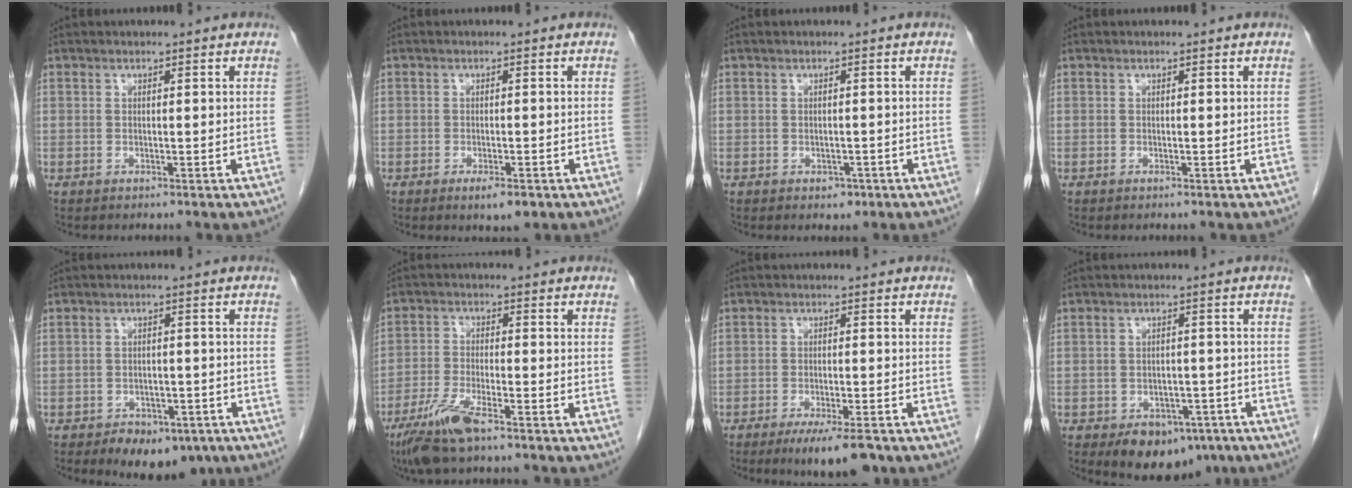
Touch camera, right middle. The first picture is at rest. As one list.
[{"total": 2.9, "force": [-1.7, 0.8, 2.2], "torque": [-0.033, -0.002, -0.021]}, {"total": 1.5, "force": [-0.8, 1.0, 0.7], "torque": [-0.008, 0.002, -0.005]}, {"total": 0.0}, {"total": 8.5, "force": [-5.7, 4.6, 4.2], "torque": [-0.046, 0.005, -0.077]}, {"total": 7.6, "force": [-5.2, 1.0, 5.5], "torque": [-0.119, -0.018, -0.099]}, {"total": 7.4, "force": [-5.3, 1.3, 5.0], "torque": [-0.072, -0.012, -0.079]}, {"total": 8.6, "force": [-5.5, 5.2, 4.1], "torque": [-0.045, 0.008, -0.072]}]